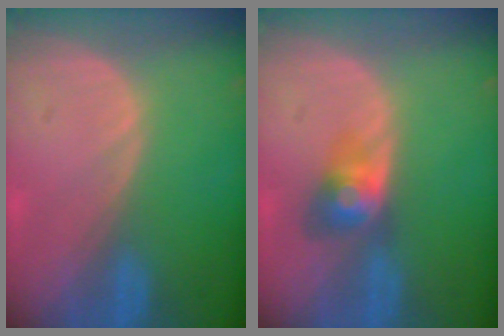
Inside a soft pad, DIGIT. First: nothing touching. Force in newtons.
{"total": 3.9, "press": 3.9, "slide": 0.2}